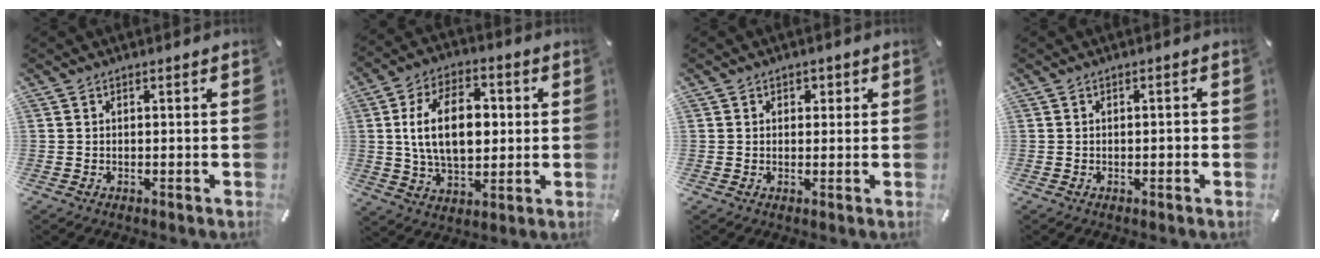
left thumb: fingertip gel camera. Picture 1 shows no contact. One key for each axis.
{"total": 16.3, "fx": 1.5, "fy": 10.4, "fz": 12.5, "tx": -0.232, "ty": 0.007, "tz": 0.022}
{"total": 1.5, "fx": 0.4, "fy": 1.4, "fz": 0.5, "tx": 0.004, "ty": 0.000, "tz": -0.001}
{"total": 1.3, "fx": -0.2, "fy": 0.5, "fz": 1.1, "tx": -0.020, "ty": 0.002, "tz": -0.006}